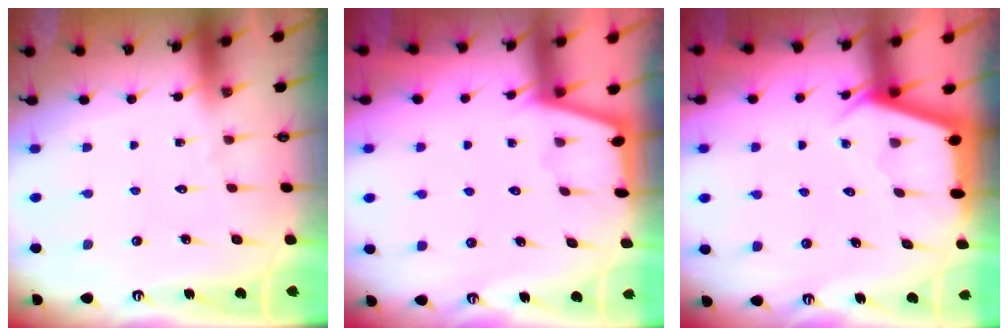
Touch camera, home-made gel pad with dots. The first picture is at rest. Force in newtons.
{"total": 1.3, "press": 1.3, "slide": 0.3}
{"total": 2.9, "press": 2.9, "slide": 0.3}